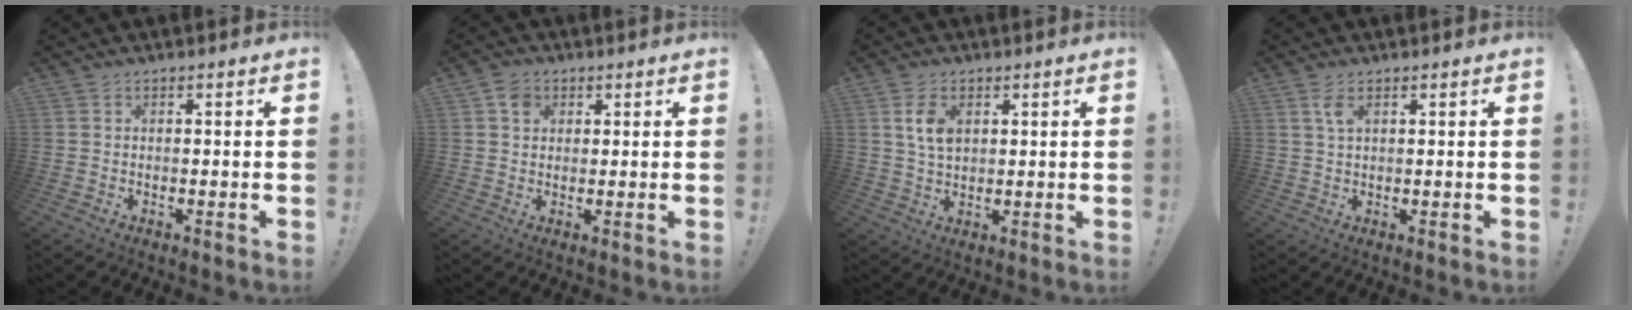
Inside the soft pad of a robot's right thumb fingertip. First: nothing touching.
{"total": 3.9, "force": [1.6, 3.1, 1.6], "torque": [-0.022, -0.001, 0.029]}
{"total": 6.5, "force": [2.2, 4.0, 4.6], "torque": [-0.077, -0.010, 0.037]}
{"total": 3.2, "force": [1.3, 1.2, 2.6], "torque": [-0.048, -0.002, 0.022]}